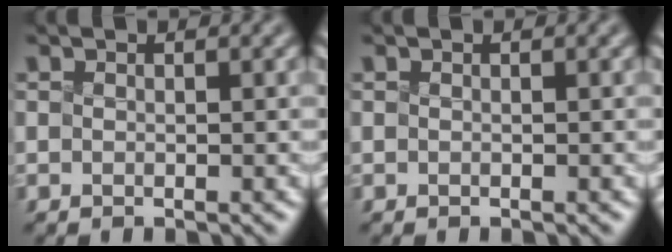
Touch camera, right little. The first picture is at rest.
{"total": 0.0}